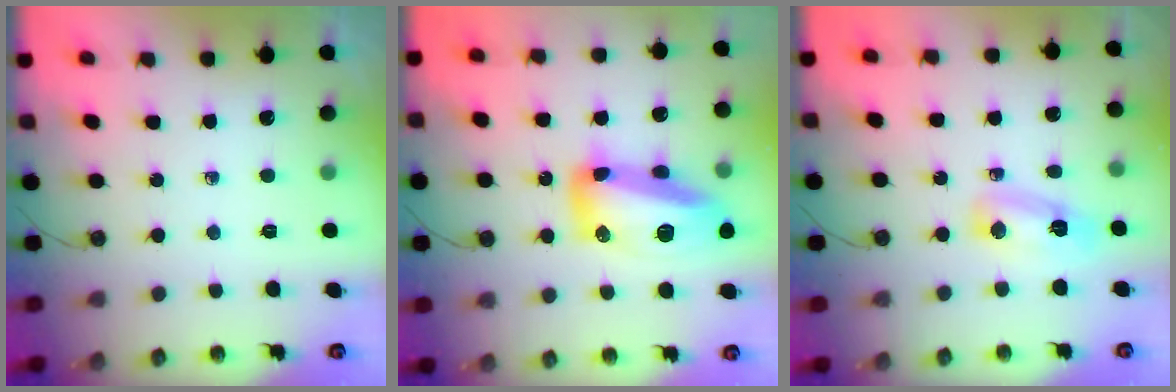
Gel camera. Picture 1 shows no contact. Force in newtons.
{"total": 18.1, "press": 18.0, "slide": 1.5}
{"total": 13.4, "press": 7.3, "slide": 11.3}